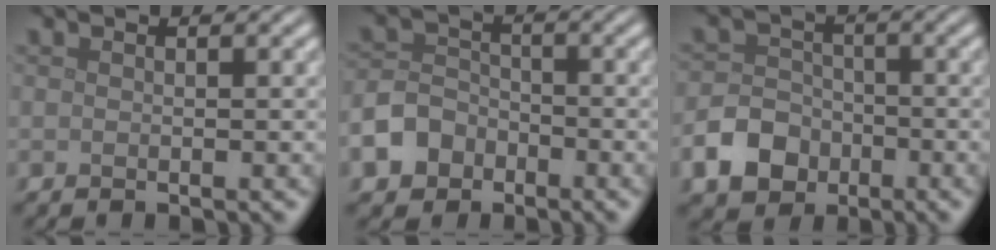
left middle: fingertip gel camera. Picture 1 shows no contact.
{"total": 5.0, "force": [-3.1, 3.6, 1.5], "torque": [-0.017, -0.004, -0.059]}
{"total": 5.0, "force": [-2.5, 3.8, 2.0], "torque": [-0.032, 0.002, -0.055]}